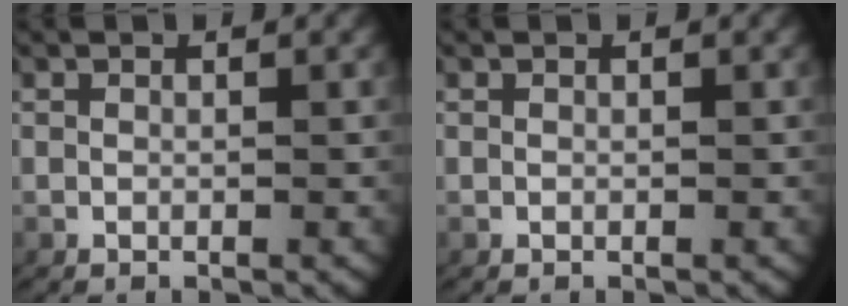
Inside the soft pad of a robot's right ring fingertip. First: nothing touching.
{"total": 0.0}